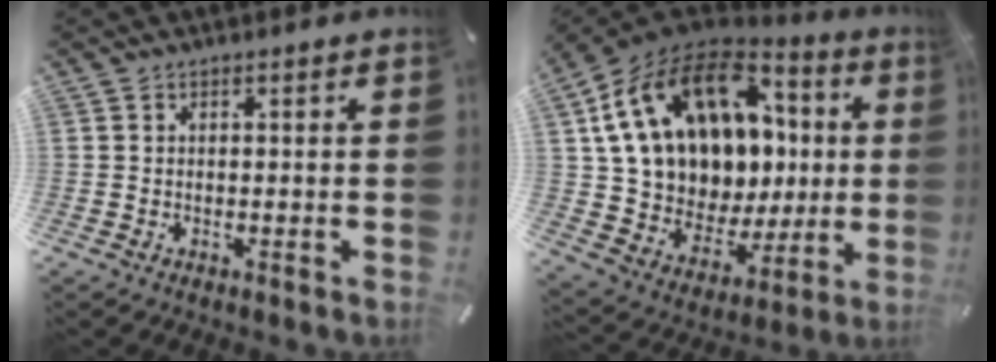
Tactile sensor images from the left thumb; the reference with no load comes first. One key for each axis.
{"total": 19.8, "fx": 7.5, "fy": 13.9, "fz": 12.0, "tx": -0.232, "ty": -0.045, "tz": 0.148}